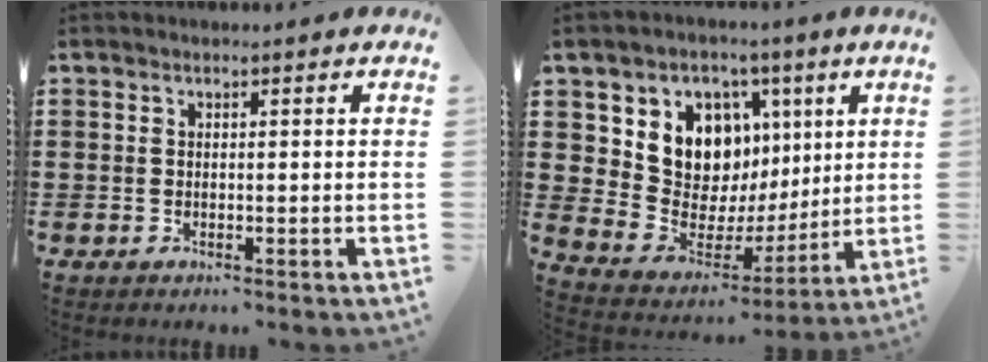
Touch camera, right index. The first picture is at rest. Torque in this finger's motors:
{"motor_torque": [1.44, 0.69, 0.50, 0.21]}